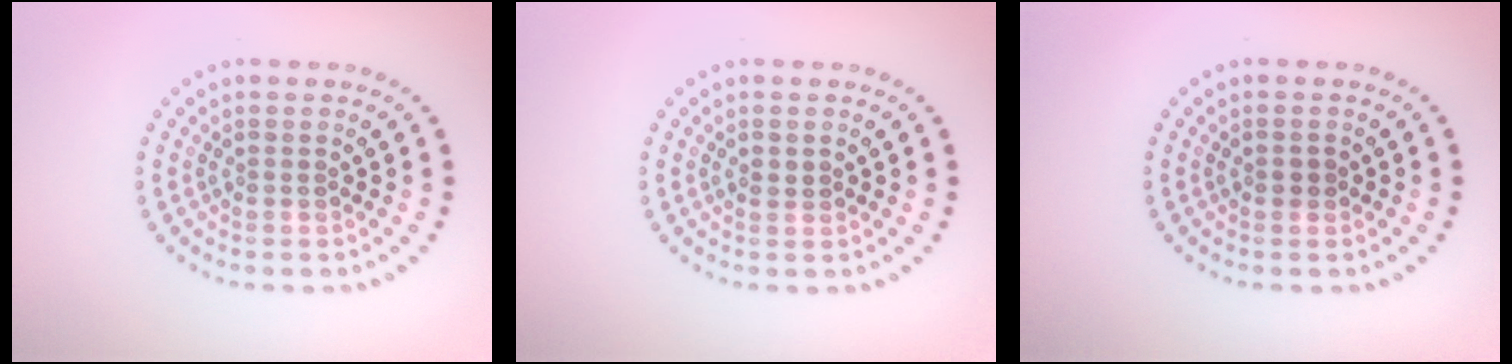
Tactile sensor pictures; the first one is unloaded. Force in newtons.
{"total": 0.8, "press": 0.8, "slide": 0.1}
{"total": 0.8, "press": 0.8, "slide": 0.1}